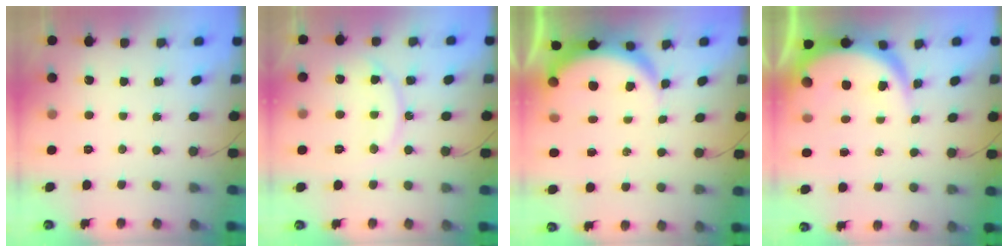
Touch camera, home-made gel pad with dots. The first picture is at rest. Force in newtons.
{"total": 12.3, "press": 12.3, "slide": 1.0}
{"total": 6.4, "press": 6.3, "slide": 0.5}
{"total": 8.5, "press": 8.5, "slide": 0.8}